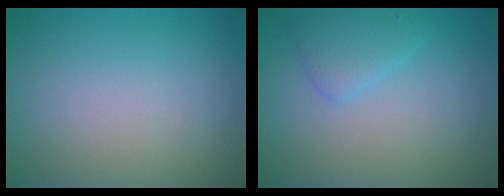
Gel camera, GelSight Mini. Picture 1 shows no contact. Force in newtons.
{"total": 2.0, "press": 2.0, "slide": 0.1}